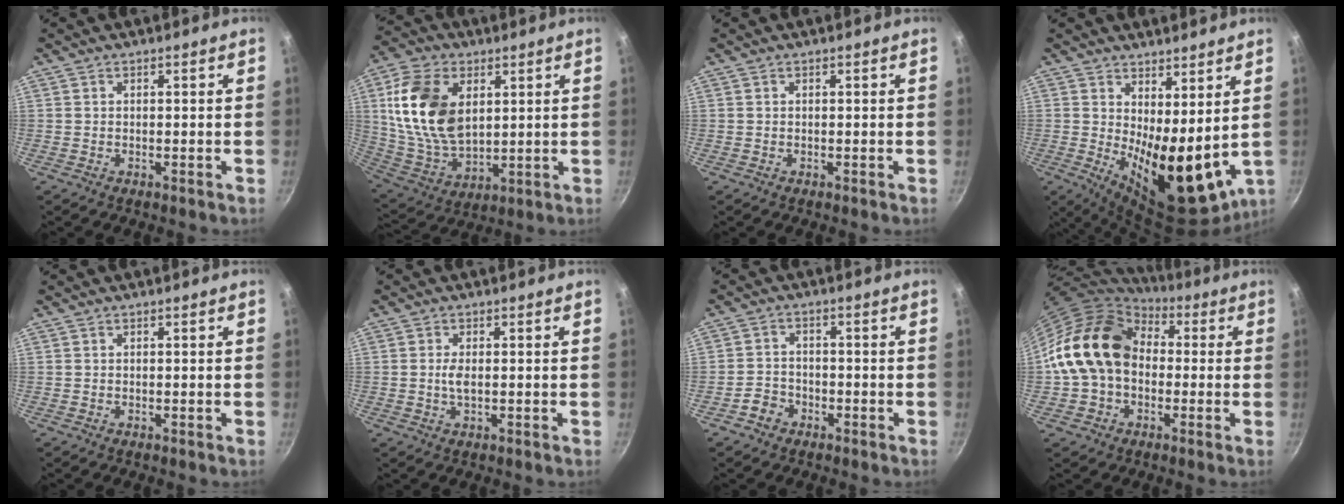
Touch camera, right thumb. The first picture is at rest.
{"total": 18.5, "force": [4.6, 11.8, 13.5], "torque": [-0.241, -0.016, 0.099]}
{"total": 0.0}
{"total": 15.7, "force": [2.6, 6.7, 13.9], "torque": [-0.168, -0.043, 0.056]}
{"total": 0.0}
{"total": 2.1, "force": [0.1, 1.0, 1.9], "torque": [-0.041, 0.000, 0.001]}
{"total": 3.8, "force": [-2.3, 2.9, 1.0], "torque": [-0.005, 0.030, -0.040]}
{"total": 17.0, "force": [0.9, 13.0, 10.9], "torque": [-0.172, 0.038, 0.005]}